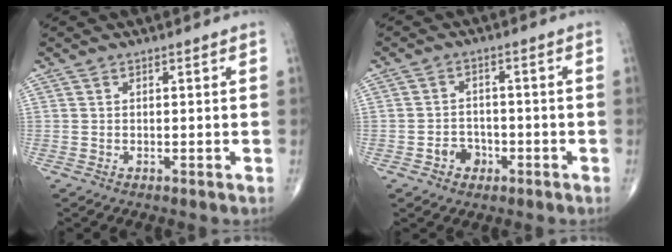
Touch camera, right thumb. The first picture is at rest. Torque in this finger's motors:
{"motor_torque": [0.64, 0.46, 0.06, -0.32, 0.00]}